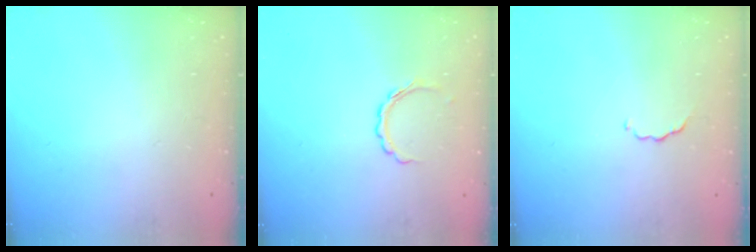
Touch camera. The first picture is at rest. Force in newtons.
{"total": 5.2, "press": 5.0, "slide": 1.1}
{"total": 3.2, "press": 3.2, "slide": 0.4}